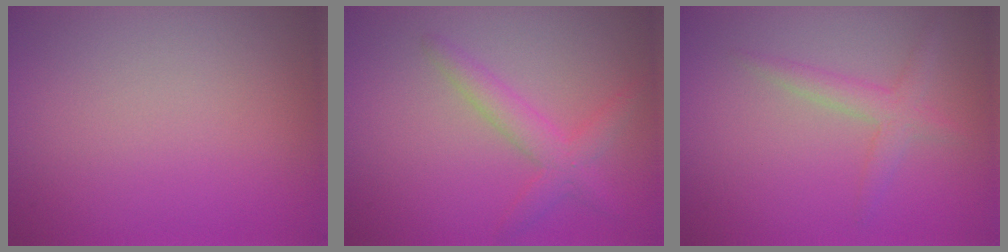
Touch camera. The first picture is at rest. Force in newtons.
{"total": 2.7, "press": 2.7, "slide": 0.1}
{"total": 2.1, "press": 2.1, "slide": 0.2}